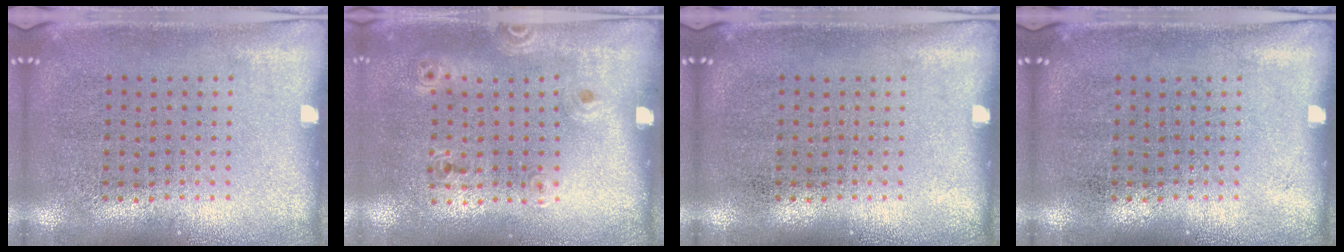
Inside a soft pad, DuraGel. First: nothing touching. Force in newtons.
{"total": 1.2, "press": 0.9, "slide": 0.8}
{"total": 0.0}
{"total": 0.0}